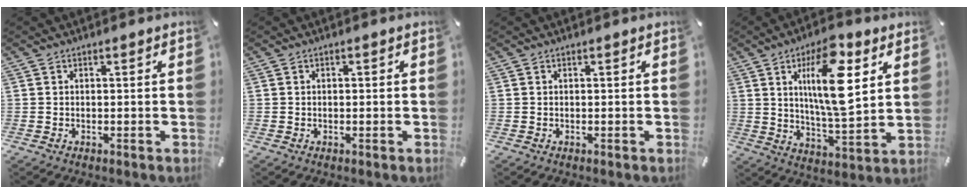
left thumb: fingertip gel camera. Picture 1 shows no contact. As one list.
[{"total": 0.6, "force": [-0.2, 0.4, 0.4], "torque": [-0.007, 0.001, -0.004]}, {"total": 0.0}, {"total": 16.9, "force": [6.0, 5.6, 14.7], "torque": [-0.270, -0.020, 0.089]}]